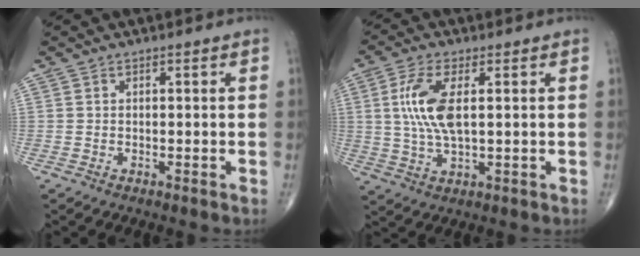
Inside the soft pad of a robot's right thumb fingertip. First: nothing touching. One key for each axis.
{"total": 9.3, "fx": 1.6, "fy": 3.5, "fz": 8.4, "tx": -0.192, "ty": -0.003, "tz": 0.035}